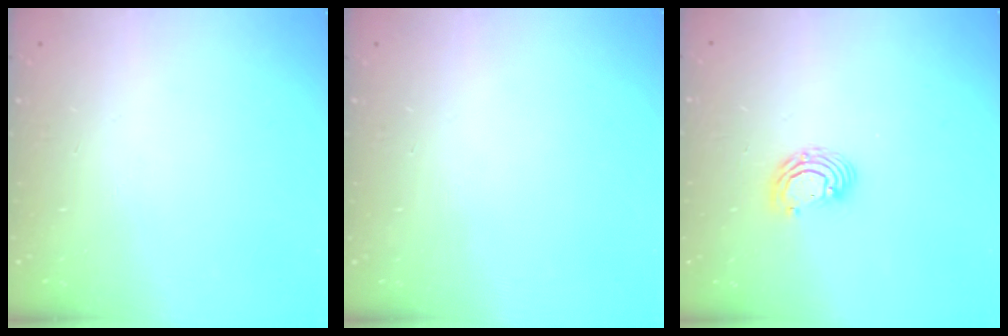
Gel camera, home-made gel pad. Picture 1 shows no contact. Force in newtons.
{"total": 0.0}
{"total": 6.5, "press": 6.5, "slide": 0.2}